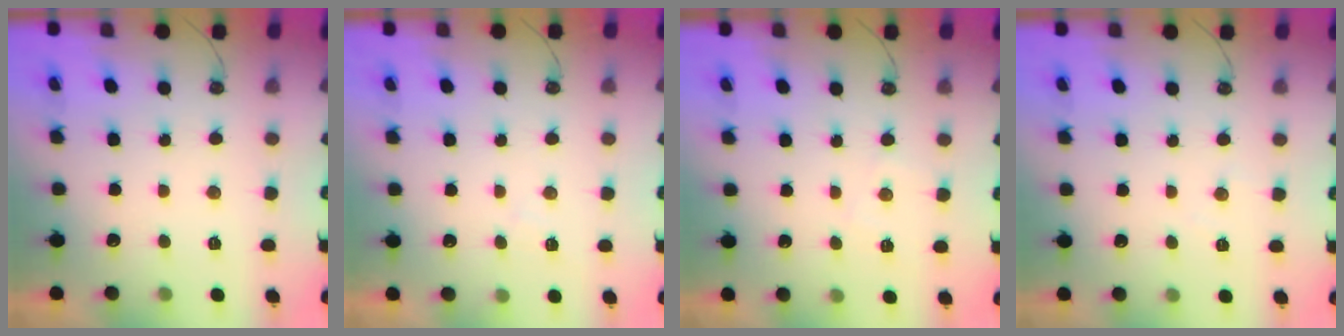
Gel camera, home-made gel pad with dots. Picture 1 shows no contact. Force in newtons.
{"total": 4.9, "press": 4.8, "slide": 0.7}
{"total": 4.5, "press": 4.4, "slide": 0.7}
{"total": 4.5, "press": 4.4, "slide": 0.7}